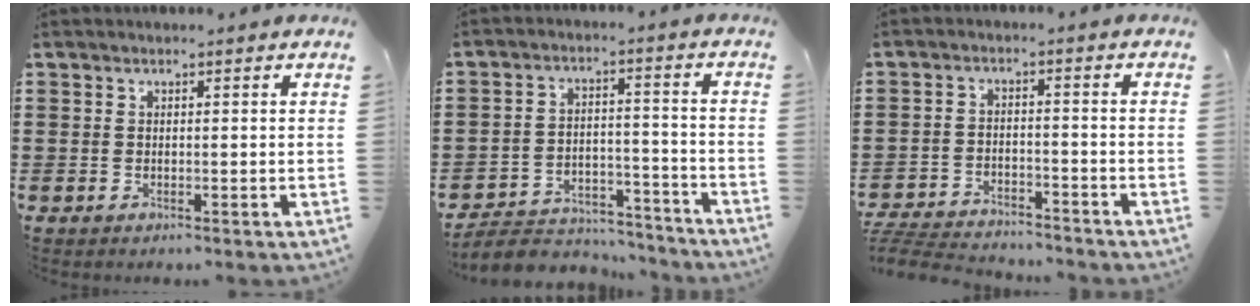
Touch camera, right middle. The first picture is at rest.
{"total": 6.1, "force": [-5.9, 1.4, 0.8], "torque": [-0.016, 0.016, -0.120]}
{"total": 5.2, "force": [-5.1, 0.7, 0.6], "torque": [-0.021, 0.007, -0.108]}